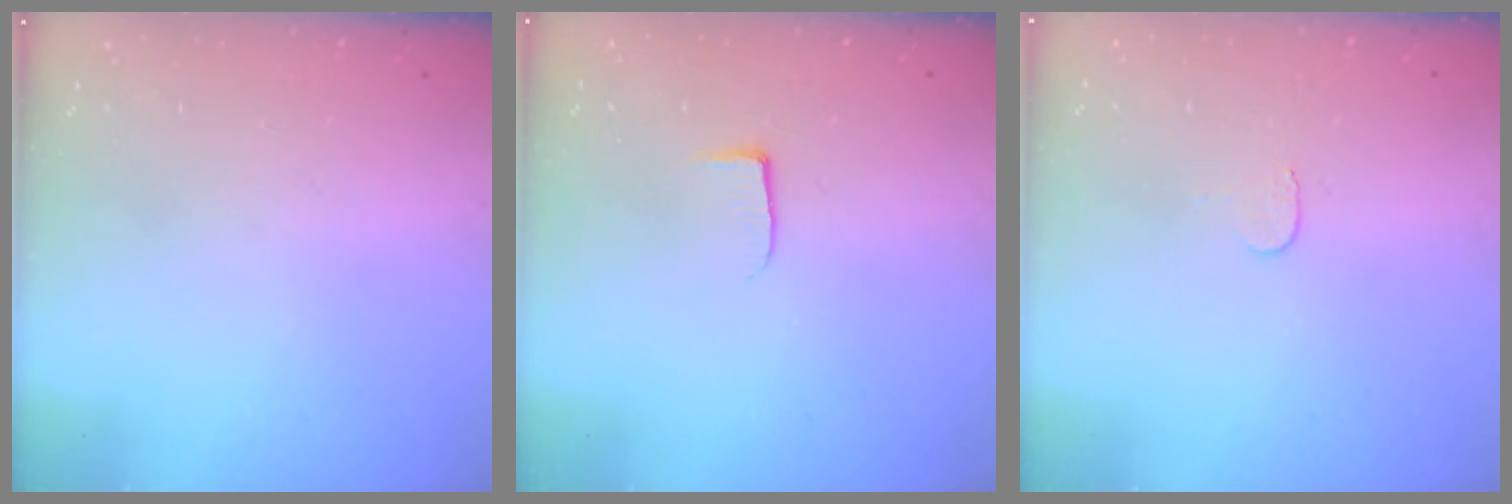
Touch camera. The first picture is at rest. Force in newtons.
{"total": 3.7, "press": 3.7, "slide": 0.5}
{"total": 3.0, "press": 3.0, "slide": 0.3}